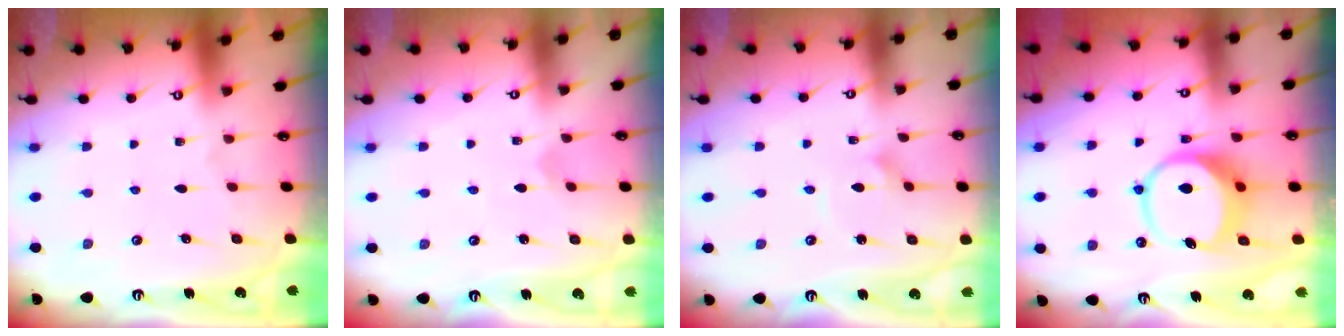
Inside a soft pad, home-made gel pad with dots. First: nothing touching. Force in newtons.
{"total": 1.6, "press": 1.6, "slide": 0.1}
{"total": 1.5, "press": 1.5, "slide": 0.1}
{"total": 8.3, "press": 8.3, "slide": 1.1}